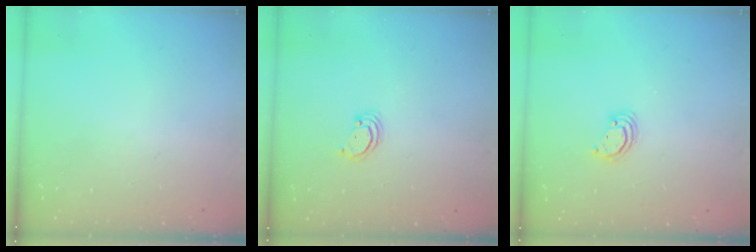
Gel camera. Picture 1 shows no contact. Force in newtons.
{"total": 1.7, "press": 1.7, "slide": 0.1}
{"total": 2.5, "press": 2.5, "slide": 0.2}